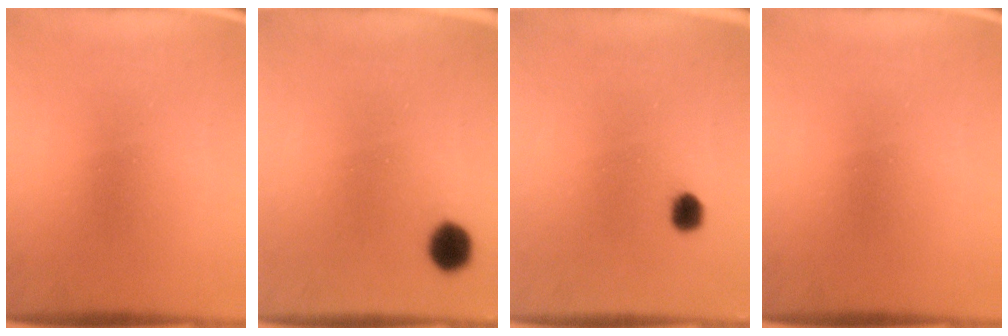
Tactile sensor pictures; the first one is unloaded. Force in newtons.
{"total": 5.3}
{"total": 2.2}
{"total": 0.0}